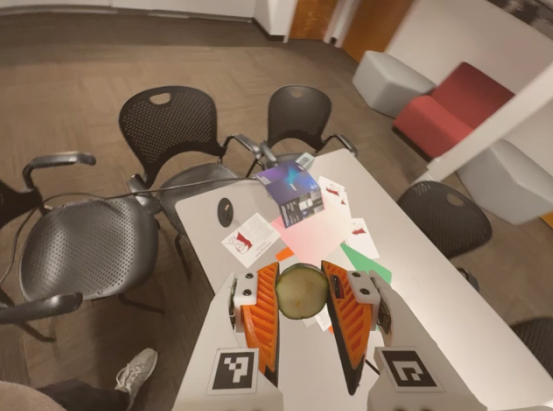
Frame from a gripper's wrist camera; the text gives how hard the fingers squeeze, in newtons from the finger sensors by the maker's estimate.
{"total": 14.6, "left": 15.4, "right": 13.9}